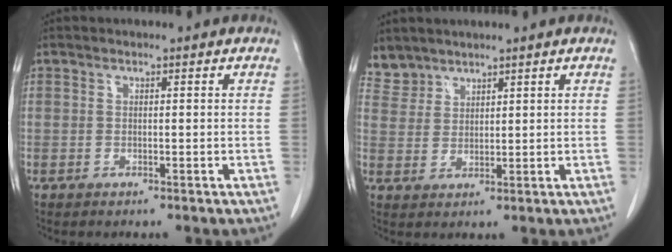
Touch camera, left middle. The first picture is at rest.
{"total": 3.6, "force": [3.3, 1.4, -0.5], "torque": [0.014, 0.009, 0.071]}